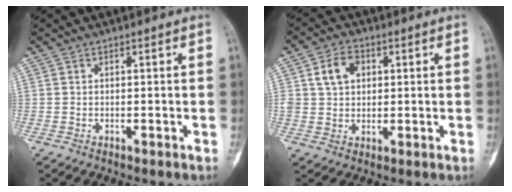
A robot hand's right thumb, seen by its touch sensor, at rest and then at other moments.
{"total": 6.4, "force": [2.0, 4.7, 3.9], "torque": [-0.051, 0.001, 0.034]}